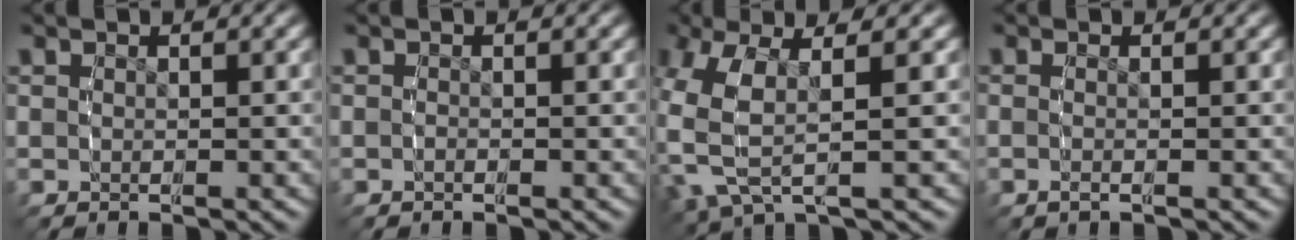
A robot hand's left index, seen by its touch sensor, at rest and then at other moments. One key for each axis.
{"total": 0.8, "fx": -0.5, "fy": 0.6, "fz": 0.0, "tx": -0.003, "ty": 0.002, "tz": -0.014}
{"total": 9.0, "fx": 1.0, "fy": 6.3, "fz": 6.4, "tx": -0.157, "ty": 0.001, "tz": 0.015}
{"total": 1.2, "fx": -0.5, "fy": 0.5, "fz": 0.9, "tx": -0.024, "ty": -0.001, "tz": -0.012}